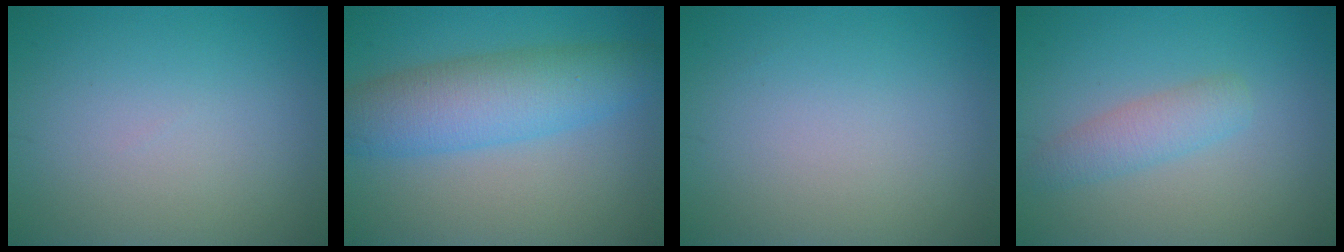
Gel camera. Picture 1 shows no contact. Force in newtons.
{"total": 6.6, "press": 6.6, "slide": 0.1}
{"total": 0.0}
{"total": 2.5, "press": 2.5, "slide": 0.1}